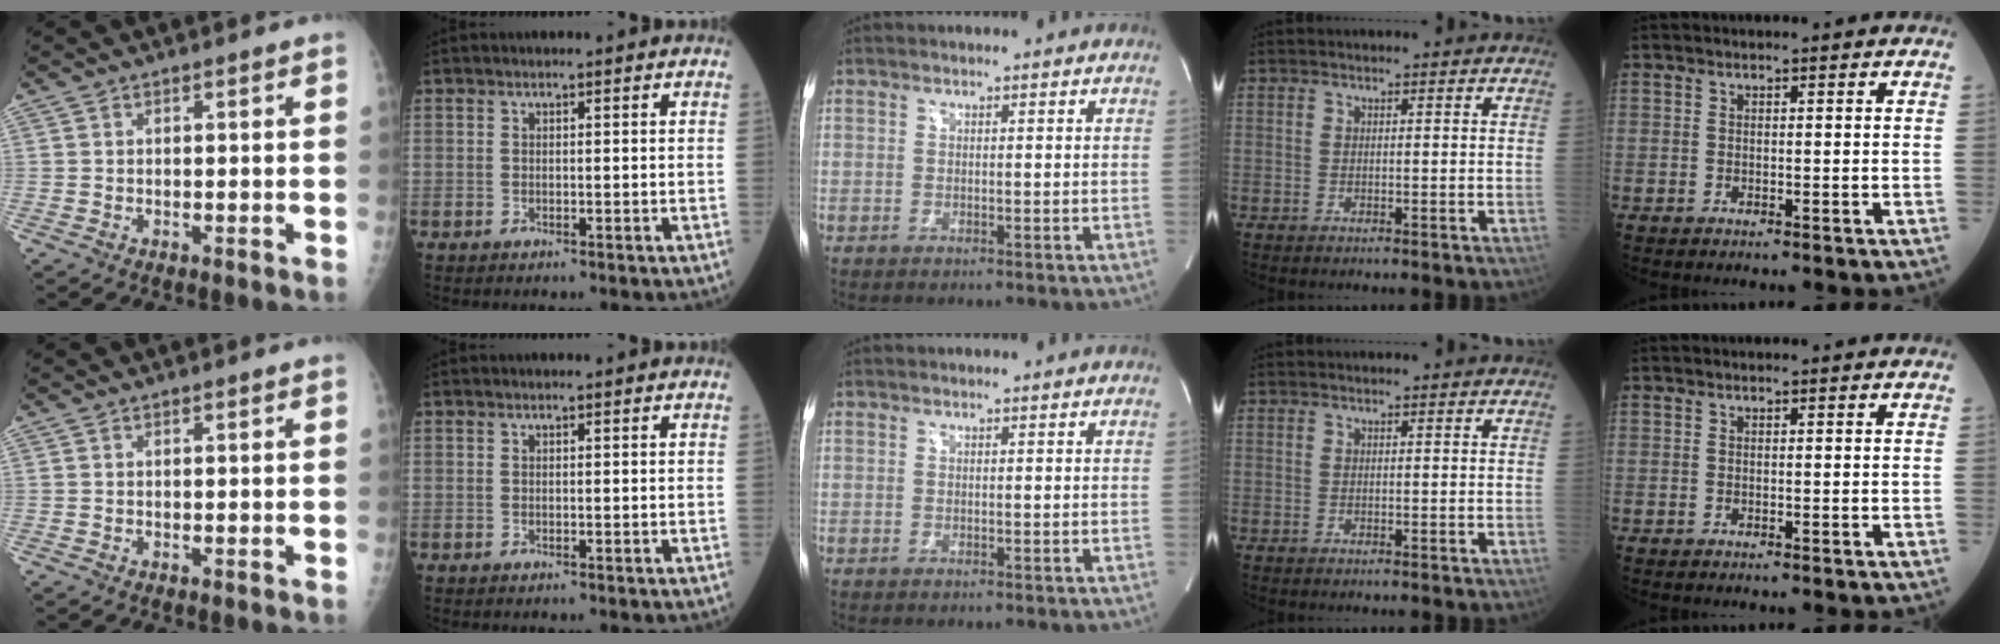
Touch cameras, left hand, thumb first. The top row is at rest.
{}